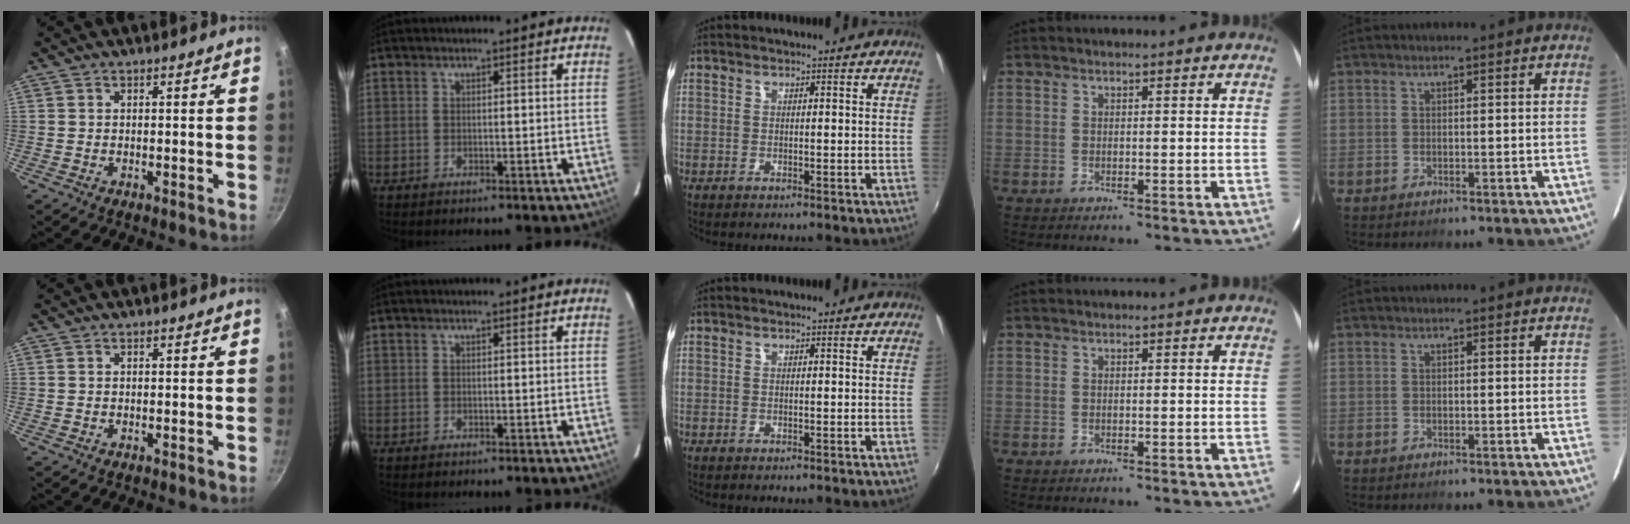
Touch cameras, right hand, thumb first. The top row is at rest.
{}